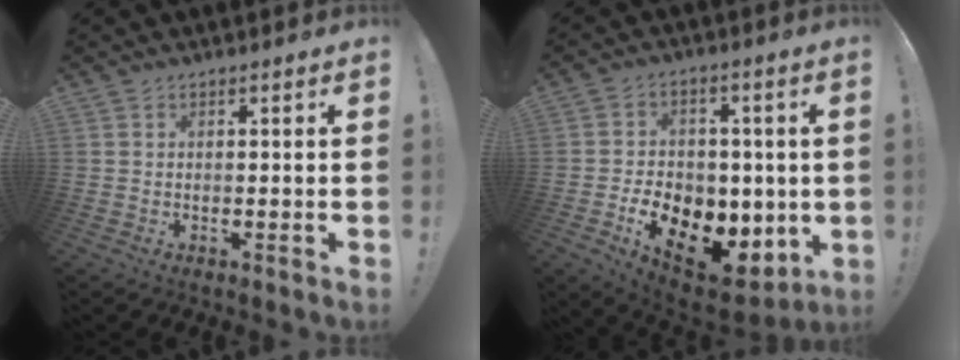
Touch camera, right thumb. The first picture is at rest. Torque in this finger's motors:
{"motor_torque": [0.19, 0.96, 1.28, -1.05, 0.13]}